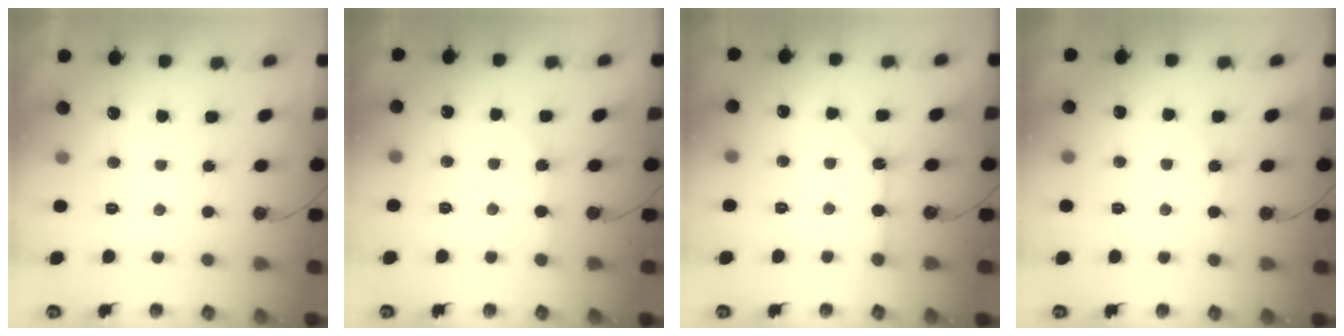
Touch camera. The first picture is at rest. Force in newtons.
{"total": 2.7, "press": 2.7, "slide": 0.5}
{"total": 2.5, "press": 2.5, "slide": 0.2}
{"total": 2.1, "press": 2.0, "slide": 0.5}